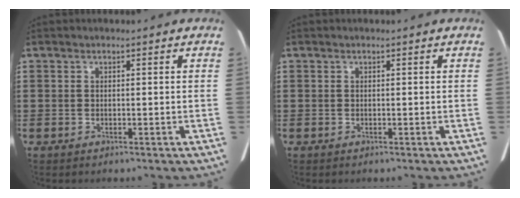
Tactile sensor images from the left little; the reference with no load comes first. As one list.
[{"total": 0.0}]